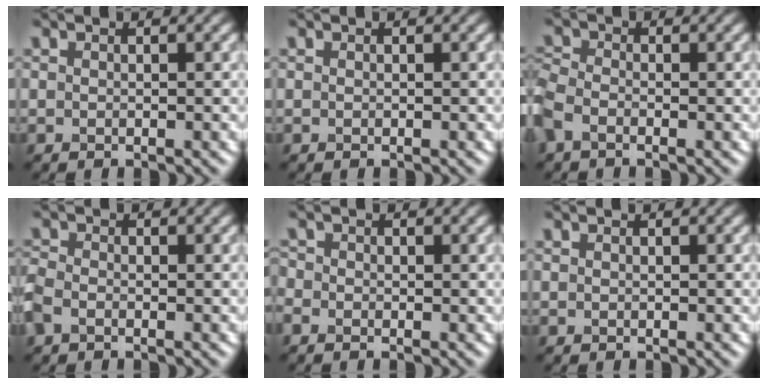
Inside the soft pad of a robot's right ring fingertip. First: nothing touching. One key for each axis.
{"total": 0.0}
{"total": 2.9, "fx": -1.4, "fy": 1.8, "fz": 1.8, "tx": -0.051, "ty": -0.001, "tz": -0.048}
{"total": 2.2, "fx": -1.1, "fy": 1.4, "fz": 1.3, "tx": -0.036, "ty": -0.002, "tz": -0.036}
{"total": 0.8, "fx": -0.6, "fy": 0.6, "fz": 0.3, "tx": -0.004, "ty": -0.003, "tz": -0.015}
{"total": 0.0}